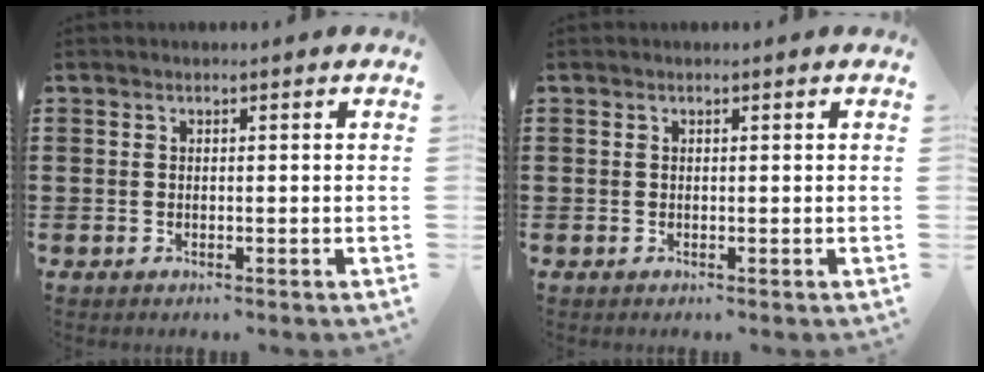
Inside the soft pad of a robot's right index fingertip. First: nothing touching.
{"total": 0.0}